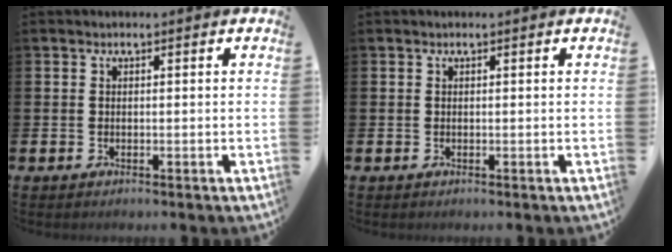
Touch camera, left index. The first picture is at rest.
{"total": 0.0}